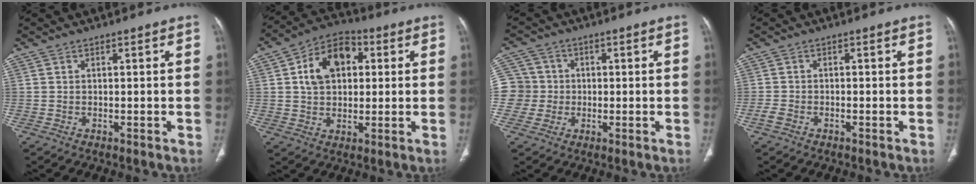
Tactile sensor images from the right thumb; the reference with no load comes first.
{"total": 11.9, "force": [2.7, 8.3, 8.1], "torque": [-0.111, 0.012, 0.035]}
{"total": 7.4, "force": [-0.6, 7.3, 0.8], "torque": [0.002, 0.016, -0.014]}
{"total": 1.9, "force": [-1.0, 1.2, 1.2], "torque": [-0.033, 0.001, -0.019]}